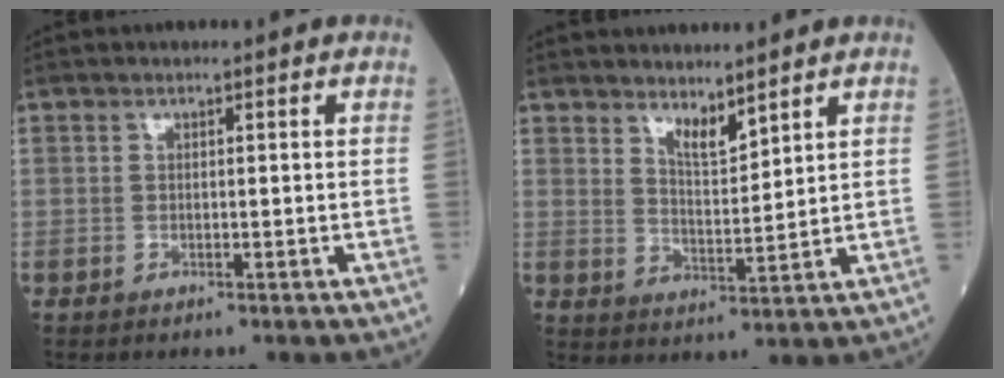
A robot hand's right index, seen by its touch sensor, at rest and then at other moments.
{"total": 4.0, "force": [3.4, 0.7, 2.0], "torque": [-0.038, -0.014, 0.068]}